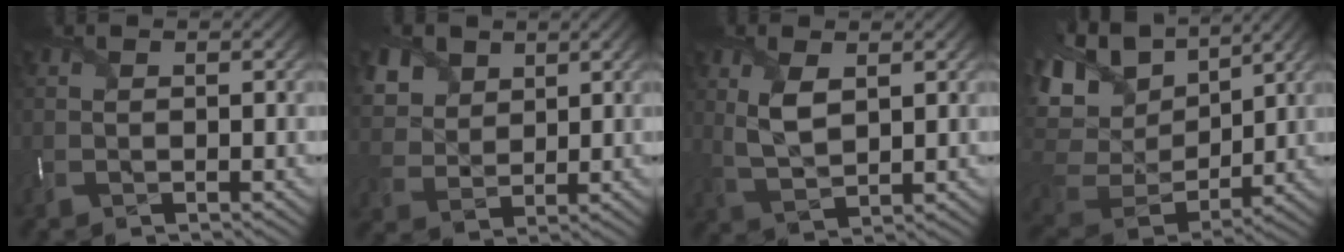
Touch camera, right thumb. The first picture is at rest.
{"total": 5.9, "force": [3.4, 4.3, 2.1], "torque": [-0.080, 0.002, 0.064]}
{"total": 4.4, "force": [1.6, 2.1, 3.6], "torque": [-0.089, -0.006, 0.039]}
{"total": 16.3, "force": [7.8, 9.9, 10.4], "torque": [-0.265, 0.028, 0.158]}